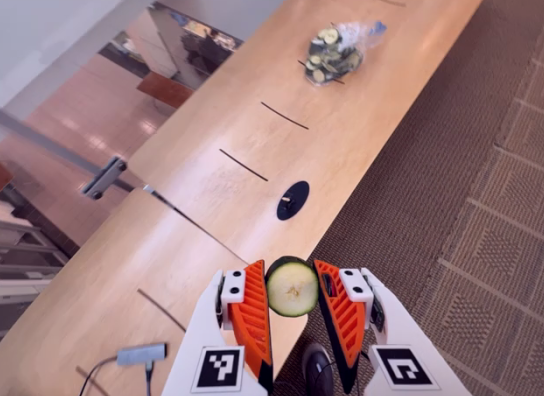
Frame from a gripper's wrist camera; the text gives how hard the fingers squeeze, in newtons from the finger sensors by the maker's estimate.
{"total": 8.5, "left": 8.3, "right": 8.6}